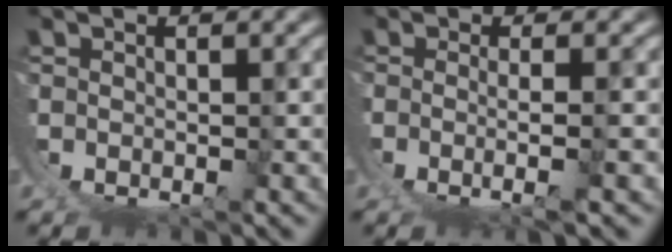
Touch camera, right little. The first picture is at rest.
{"total": 2.6, "force": [0.1, -0.1, 2.6], "torque": [-0.056, -0.018, 0.013]}